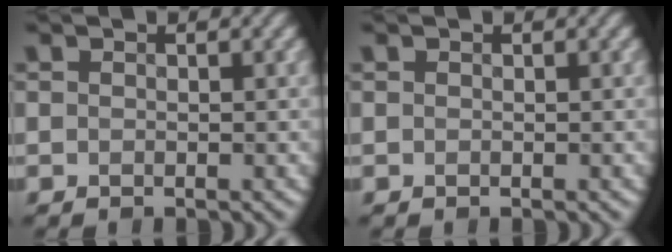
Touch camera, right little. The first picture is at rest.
{"total": 0.0}